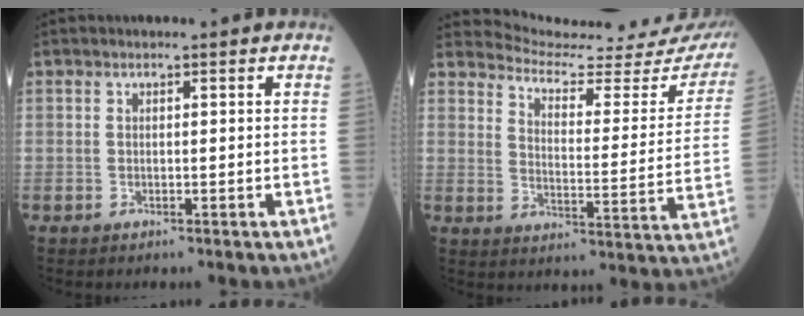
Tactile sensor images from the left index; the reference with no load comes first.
{"total": 20.3, "force": [19.8, 0.8, 4.4], "torque": [-0.063, -0.109, 0.239]}